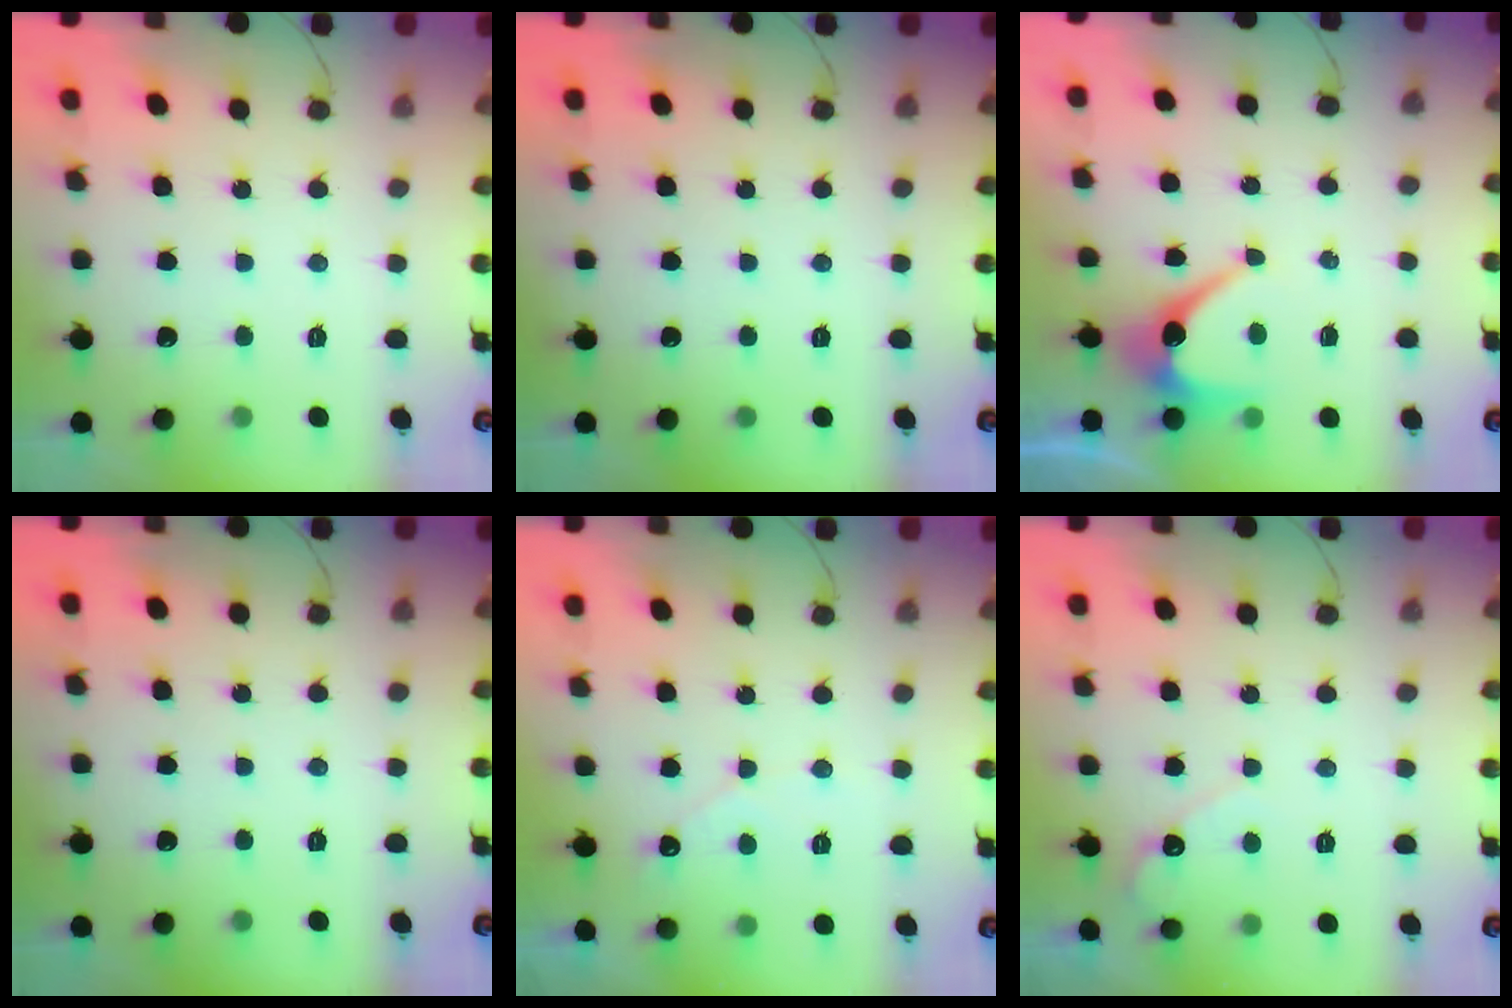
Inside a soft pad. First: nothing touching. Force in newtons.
{"total": 0.0}
{"total": 6.5, "press": 6.4, "slide": 0.9}
{"total": 0.0}
{"total": 3.1, "press": 3.1, "slide": 0.1}
{"total": 3.6, "press": 3.6, "slide": 0.1}